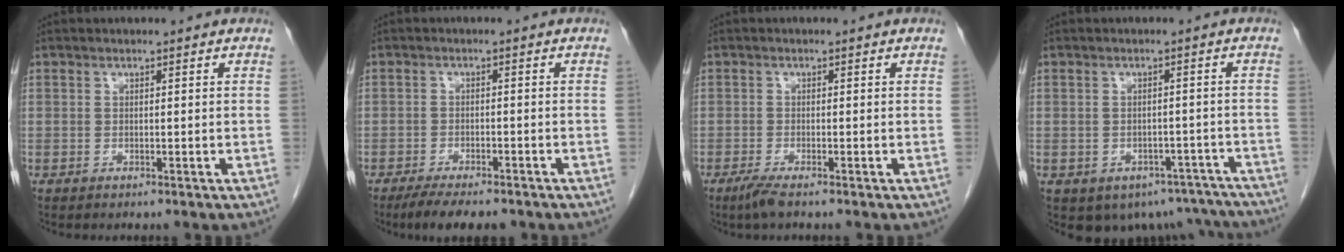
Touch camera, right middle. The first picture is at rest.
{"total": 6.8, "force": [-5.4, 1.8, 3.6], "torque": [-0.051, -0.009, -0.084]}
{"total": 2.1, "force": [-1.5, 0.0, 1.5], "torque": [-0.039, -0.007, -0.034]}
{"total": 10.7, "force": [-8.0, 6.6, 2.4], "torque": [-0.020, 0.017, -0.086]}